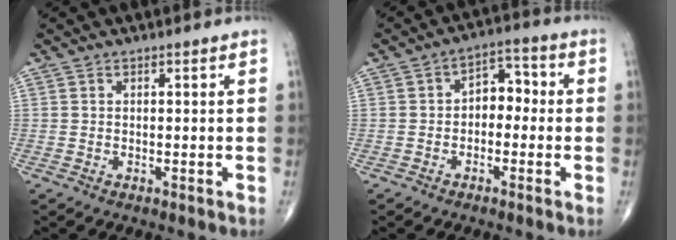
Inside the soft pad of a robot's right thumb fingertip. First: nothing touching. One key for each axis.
{"total": 5.8, "fx": -0.7, "fy": 4.1, "fz": 4.0, "tx": -0.032, "ty": 0.030, "tz": -0.025}